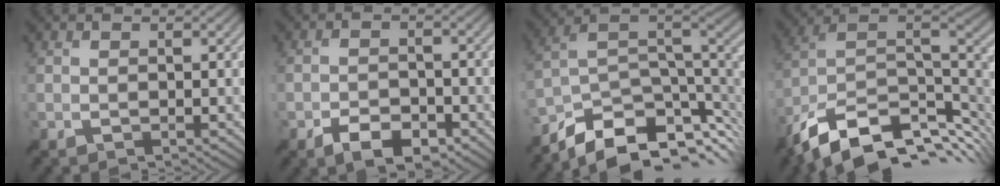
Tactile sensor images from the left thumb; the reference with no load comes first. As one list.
[{"total": 4.5, "force": [-2.5, 2.2, 3.0], "torque": [-0.052, 0.005, -0.044]}, {"total": 12.0, "force": [-6.8, 6.0, 7.8], "torque": [-0.173, -0.014, -0.100]}, {"total": 15.1, "force": [-6.3, 8.2, 11.0], "torque": [-0.244, -0.020, -0.102]}]